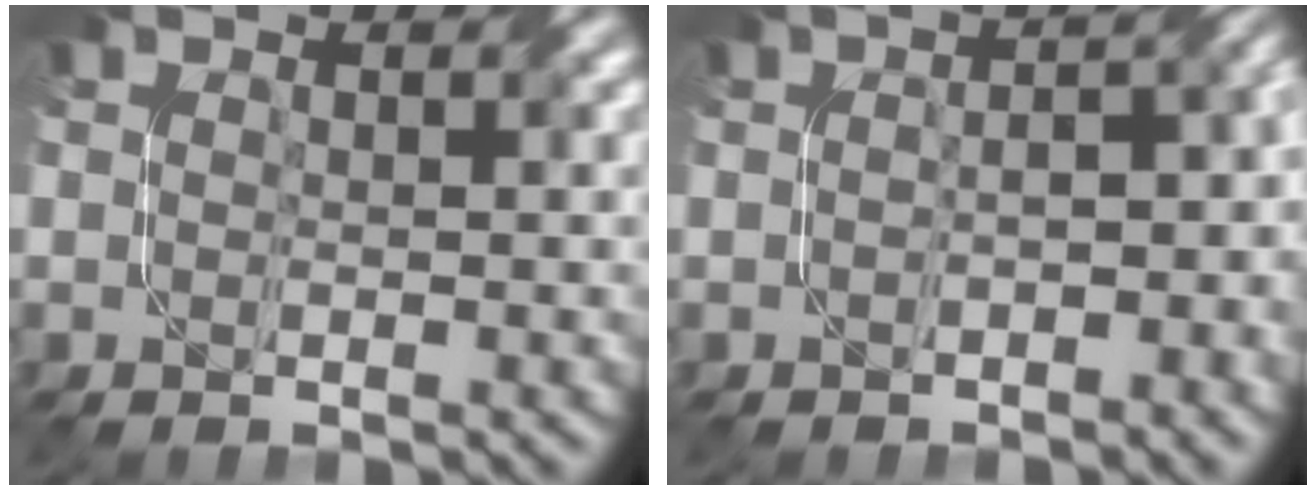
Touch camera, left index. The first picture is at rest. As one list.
[{"total": 5.4, "force": [-1.4, 2.8, 4.4], "torque": [-0.037, 0.001, -0.012]}]